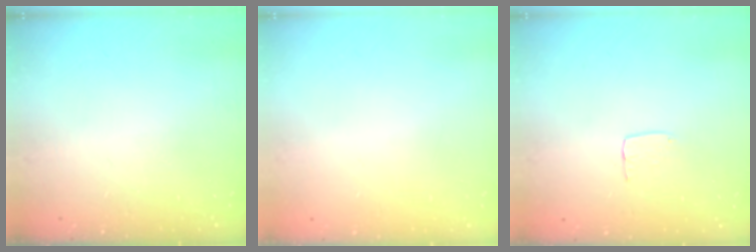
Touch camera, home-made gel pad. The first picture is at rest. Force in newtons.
{"total": 0.0}
{"total": 3.6, "press": 3.6, "slide": 0.2}